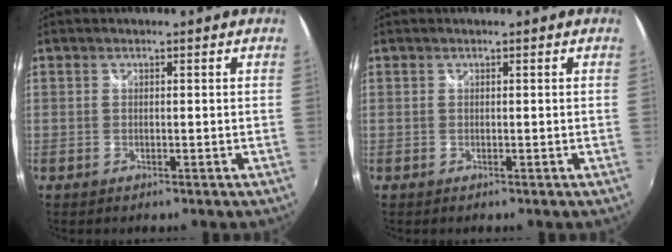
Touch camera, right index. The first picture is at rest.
{"total": 0.0}